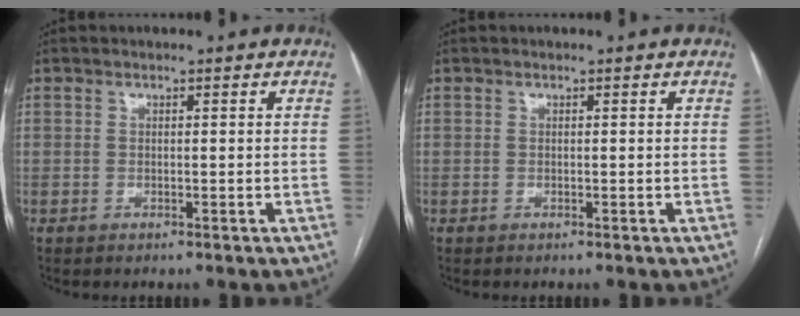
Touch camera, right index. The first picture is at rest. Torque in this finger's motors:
{"motor_torque": [0.01, 0.00, -0.01, 0.00]}